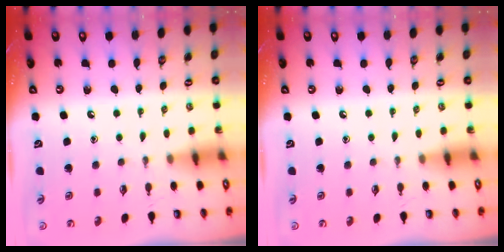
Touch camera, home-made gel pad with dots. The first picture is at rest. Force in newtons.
{"total": 0.0}